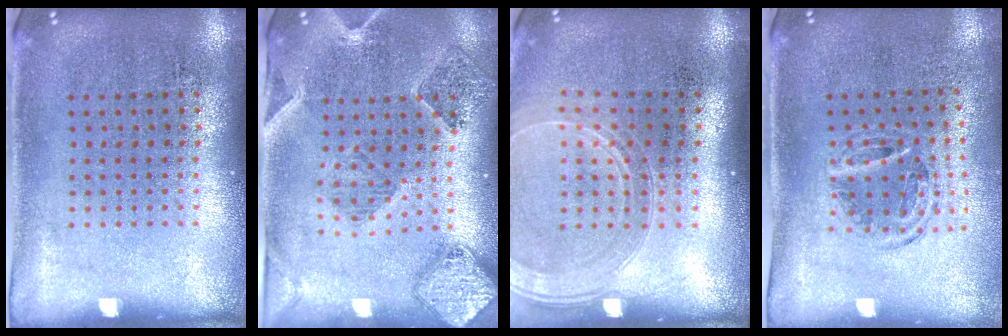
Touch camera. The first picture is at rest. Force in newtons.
{"total": 1.6, "press": 1.5, "slide": 0.4}
{"total": 1.7, "press": 1.6, "slide": 0.7}
{"total": 1.1, "press": 1.0, "slide": 0.2}